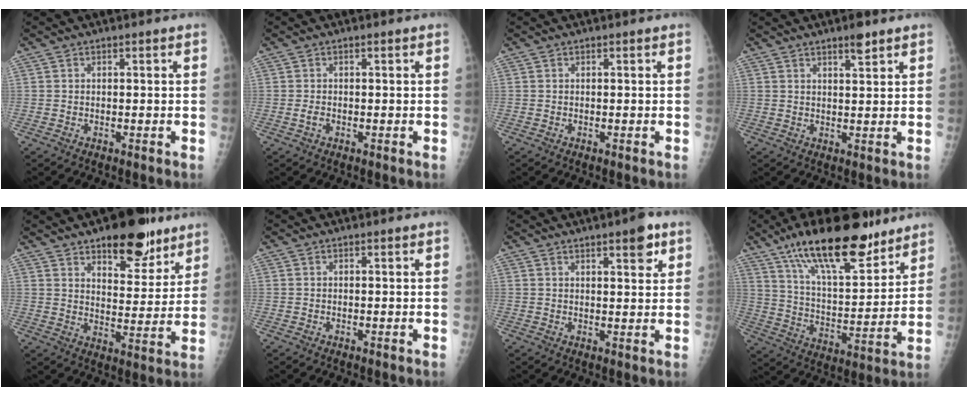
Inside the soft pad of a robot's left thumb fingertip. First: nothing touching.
{"total": 1.1, "force": [-0.4, 0.7, 0.8], "torque": [-0.017, -0.001, -0.008]}
{"total": 0.0}
{"total": 3.2, "force": [2.4, 0.7, 2.1], "torque": [-0.028, -0.017, 0.037]}
{"total": 14.6, "force": [9.8, 6.5, 8.6], "torque": [-0.070, -0.059, 0.146]}
{"total": 0.0}
{"total": 5.0, "force": [2.9, 1.5, 3.8], "torque": [-0.041, -0.013, 0.037]}
{"total": 22.0, "force": [15.4, 7.4, 14.0], "torque": [-0.197, -0.065, 0.259]}